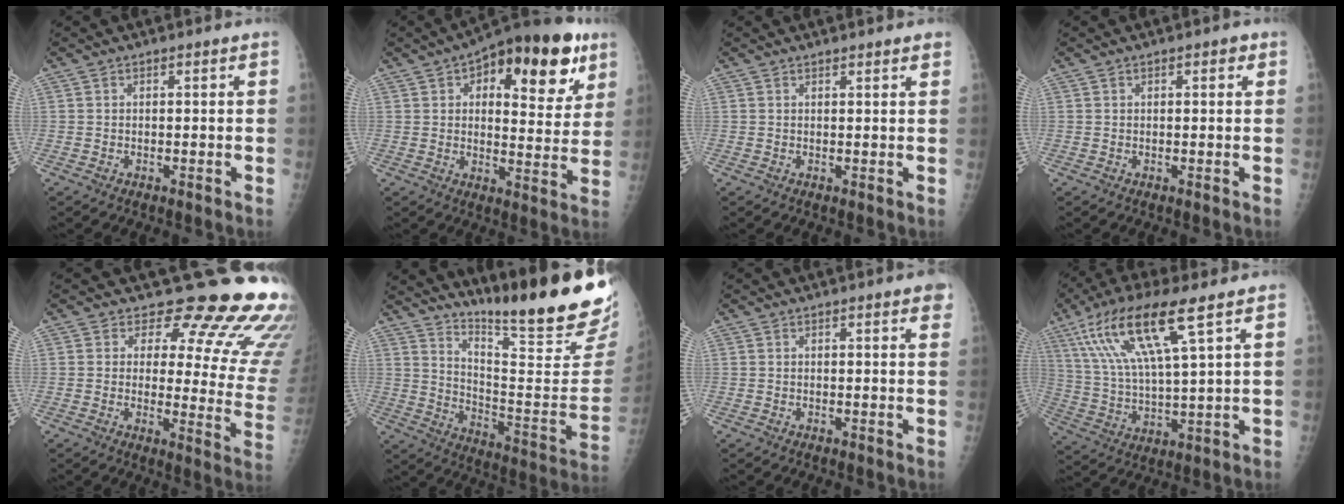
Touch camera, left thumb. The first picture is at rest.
{"total": 20.5, "force": [9.9, 9.9, 15.0], "torque": [-0.162, -0.017, 0.136]}
{"total": 2.2, "force": [1.9, 0.3, 1.0], "torque": [-0.006, -0.002, 0.019]}
{"total": 1.4, "force": [0.6, 0.7, 1.1], "torque": [-0.008, 0.001, 0.007]}
{"total": 19.9, "force": [15.7, 8.1, 9.3], "torque": [-0.066, -0.118, 0.164]}
{"total": 24.5, "force": [20.1, 2.0, 13.9], "torque": [-0.188, -0.170, 0.291]}
{"total": 2.6, "force": [1.7, 0.4, 2.0], "torque": [-0.018, 0.000, 0.016]}
{"total": 16.6, "force": [8.3, 3.0, 14.1], "torque": [-0.292, -0.019, 0.161]}